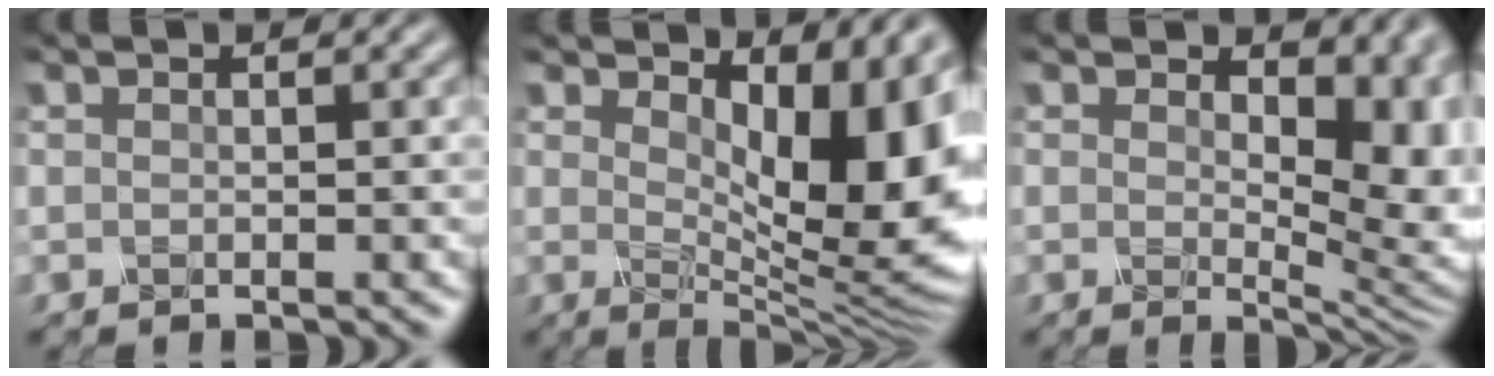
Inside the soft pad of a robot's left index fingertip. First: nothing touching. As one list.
[{"total": 10.1, "force": [2.3, 4.5, 8.7], "torque": [-0.121, -0.013, 0.040]}, {"total": 7.5, "force": [1.7, 4.0, 6.1], "torque": [-0.080, -0.012, 0.027]}]